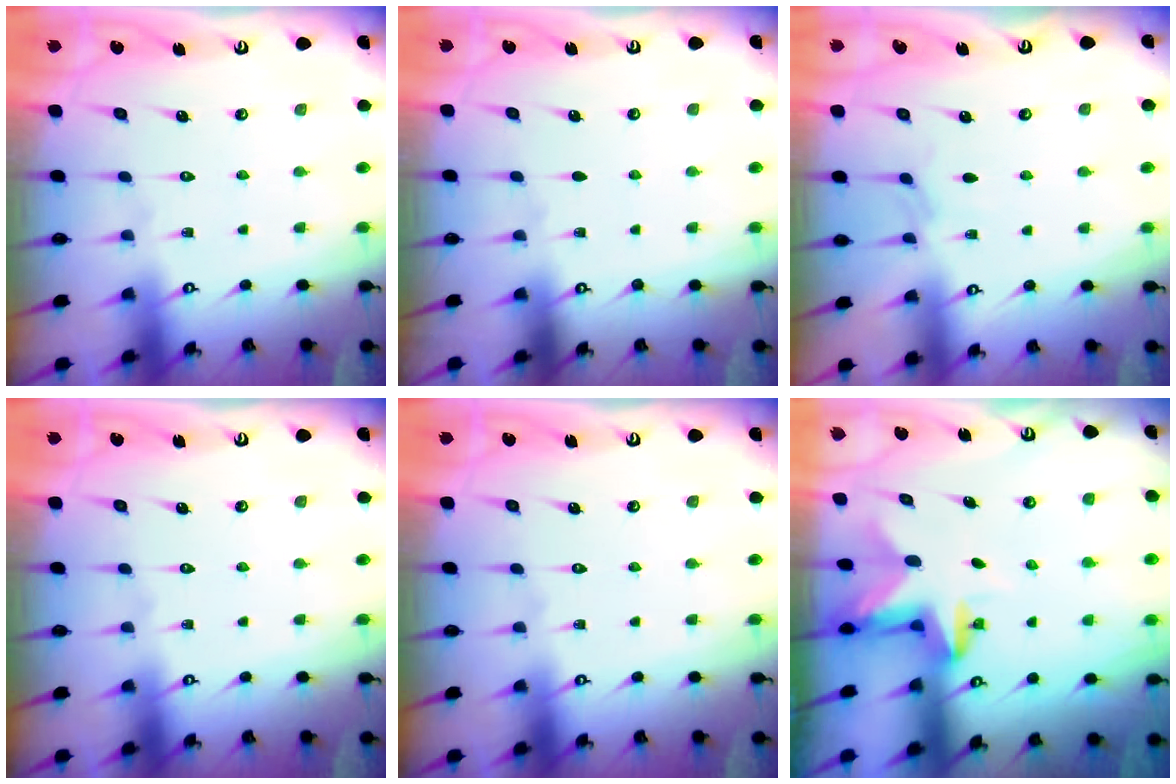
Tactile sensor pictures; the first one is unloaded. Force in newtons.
{"total": 0.0}
{"total": 2.2, "press": 2.1, "slide": 0.4}
{"total": 0.0}
{"total": 0.0}
{"total": 2.9, "press": 2.8, "slide": 0.5}